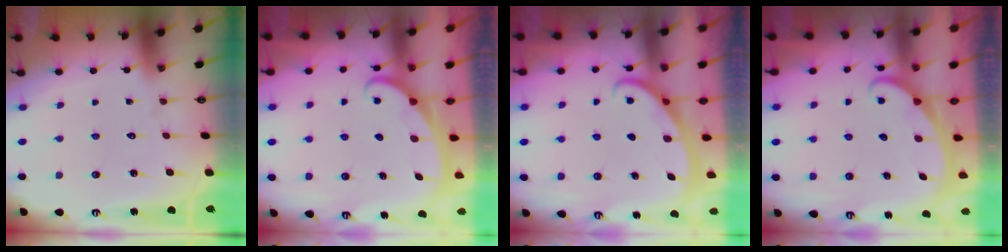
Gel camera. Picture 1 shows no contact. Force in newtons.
{"total": 2.6, "press": 2.6, "slide": 0.3}
{"total": 3.0, "press": 2.9, "slide": 0.4}
{"total": 2.5, "press": 2.5, "slide": 0.4}